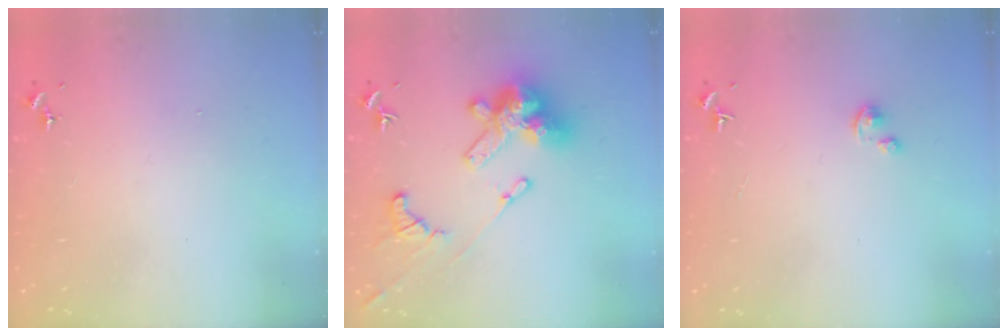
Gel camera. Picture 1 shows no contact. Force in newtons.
{"total": 19.4, "press": 19.3, "slide": 1.9}
{"total": 2.6, "press": 2.6, "slide": 0.2}